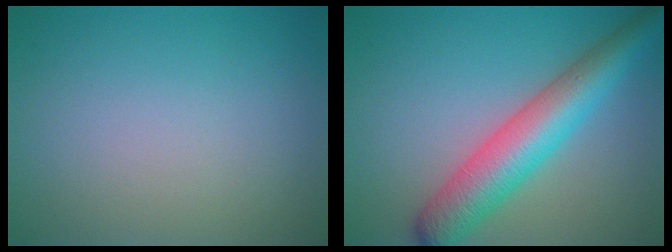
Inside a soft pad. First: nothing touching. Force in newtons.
{"total": 7.0, "press": 7.0, "slide": 0.1}